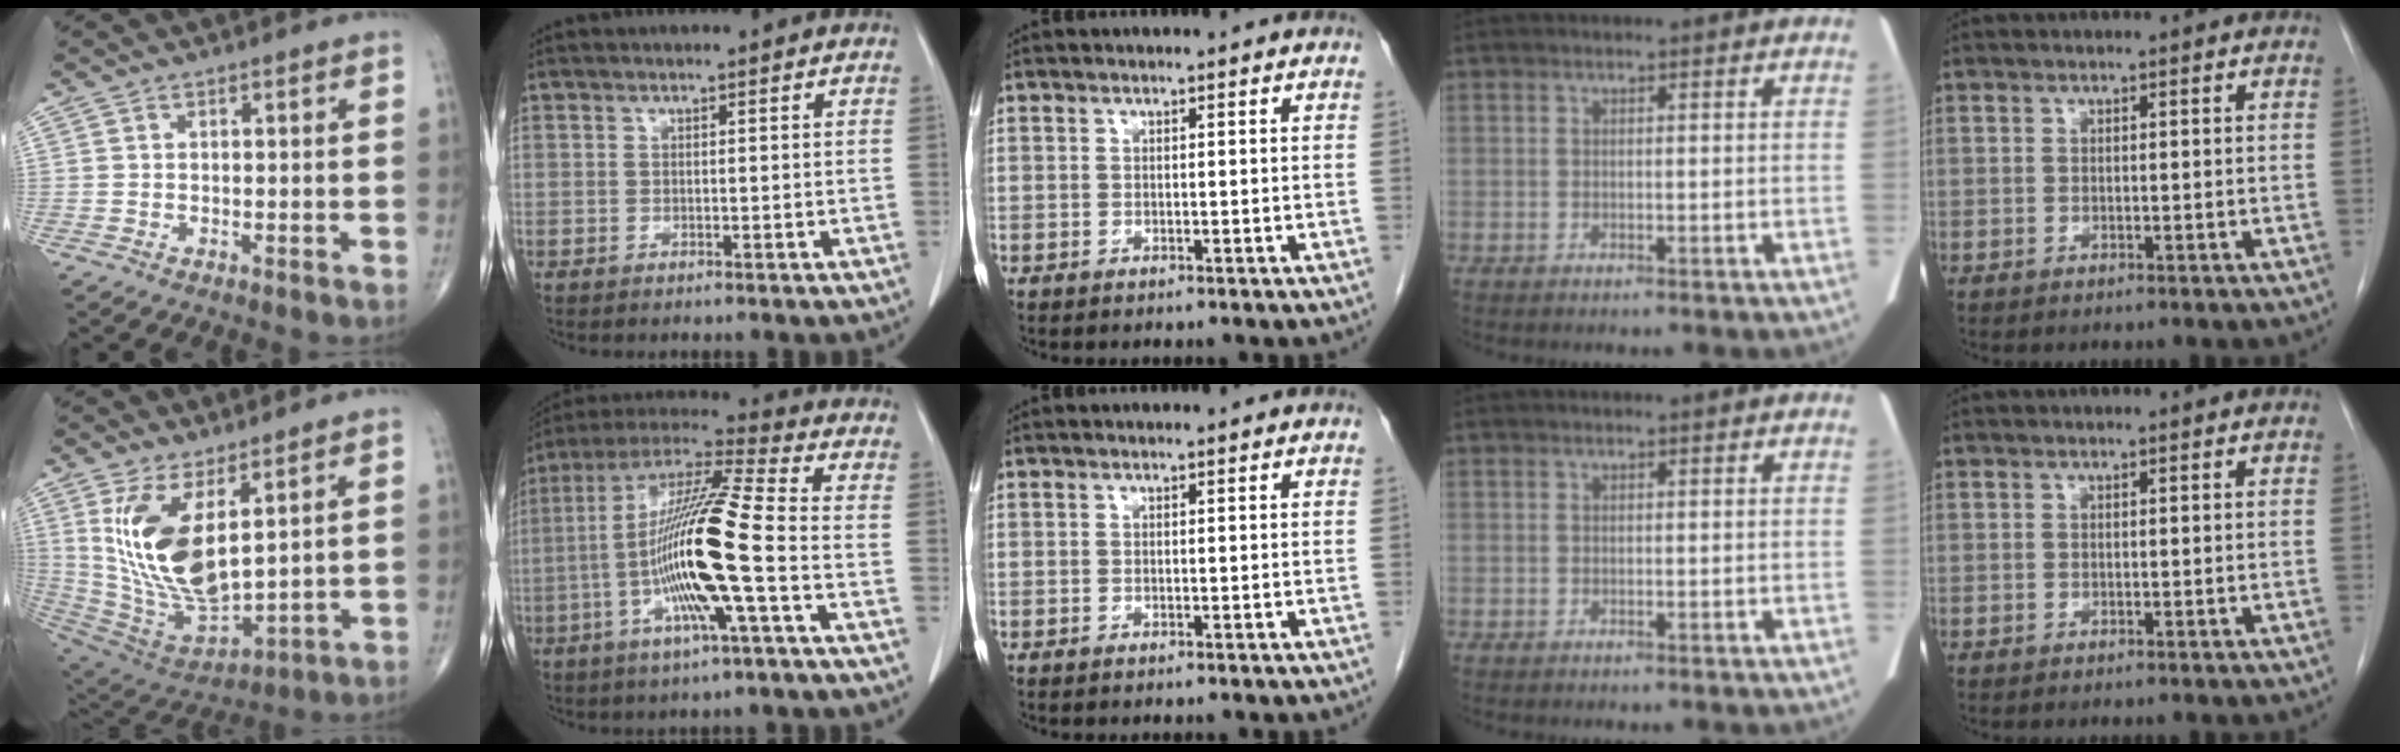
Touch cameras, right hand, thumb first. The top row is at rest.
{"thumb": {"total": 17.8, "force": [5.4, 8.0, 14.9], "torque": [-0.284, -0.037, 0.128]}, "index": {"total": 17.2, "force": [-3.7, 0.1, 16.8], "torque": [-0.331, -0.002, -0.082]}}